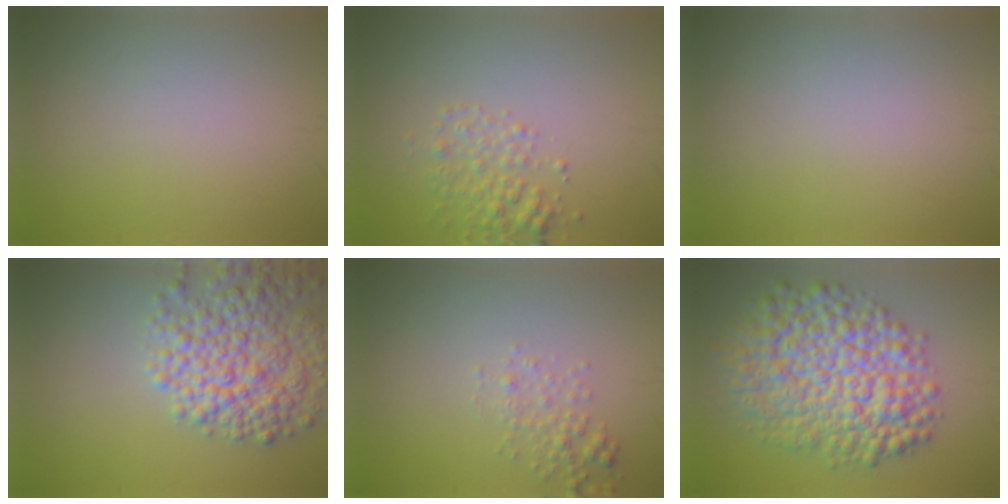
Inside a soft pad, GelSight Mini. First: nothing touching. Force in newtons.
{"total": 2.5, "press": 2.5, "slide": 0.1}
{"total": 0.0}
{"total": 7.7, "press": 7.7, "slide": 0.4}
{"total": 1.6, "press": 1.6, "slide": 0.1}
{"total": 10.9, "press": 10.9, "slide": 0.2}